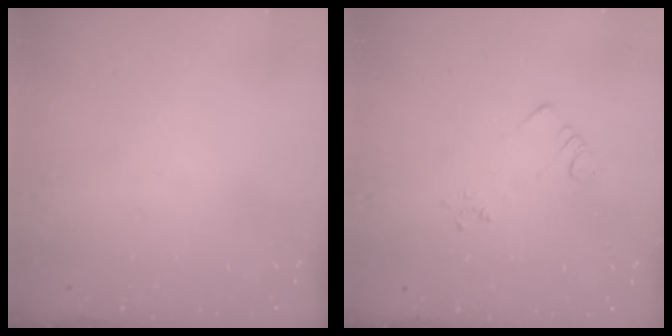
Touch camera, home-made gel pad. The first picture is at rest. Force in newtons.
{"total": 4.3, "press": 4.3, "slide": 0.4}